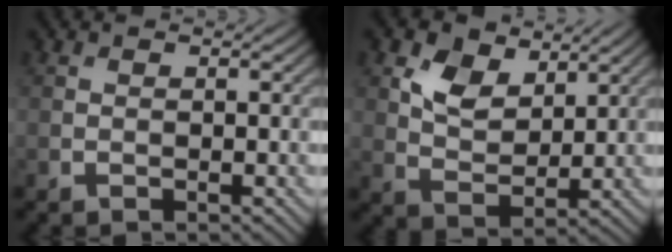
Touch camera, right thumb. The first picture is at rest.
{"total": 6.4, "force": [3.4, 3.9, 3.7], "torque": [-0.083, -0.003, 0.059]}